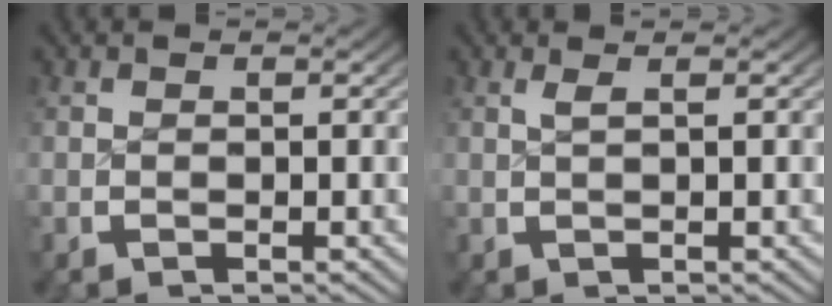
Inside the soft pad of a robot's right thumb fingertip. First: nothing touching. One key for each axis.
{"total": 0.9, "fx": 0.6, "fy": -0.1, "fz": 0.7, "tx": -0.013, "ty": 0.000, "tz": 0.015}